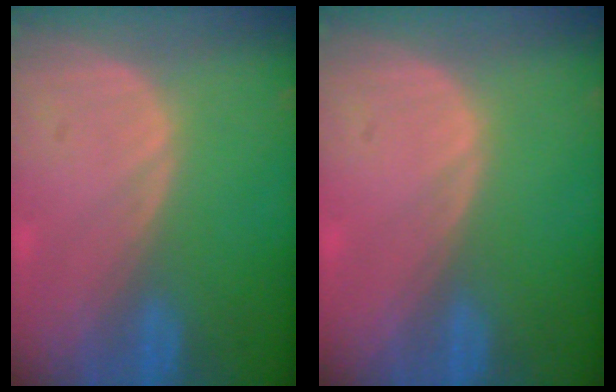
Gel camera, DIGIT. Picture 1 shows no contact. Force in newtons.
{"total": 0.0}